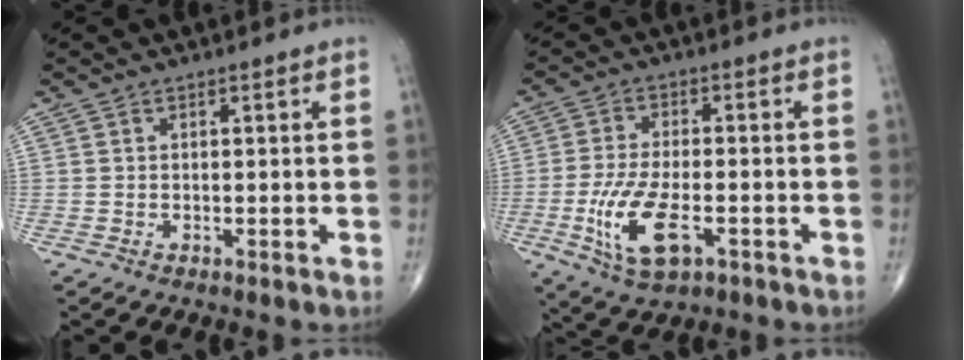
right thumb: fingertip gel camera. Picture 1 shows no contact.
{"total": 11.0, "force": [-3.7, 4.8, 9.1], "torque": [-0.187, 0.003, -0.062]}